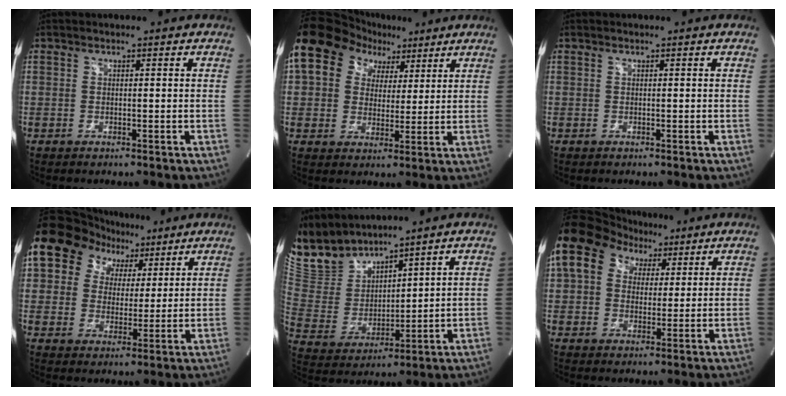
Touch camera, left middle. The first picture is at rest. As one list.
[{"total": 13.1, "force": [6.7, 9.9, 5.5], "torque": [-0.092, 0.054, 0.112]}, {"total": 0.0}, {"total": 11.7, "force": [6.5, 8.8, 4.1], "torque": [-0.059, 0.052, 0.109]}, {"total": 11.0, "force": [10.4, 2.8, 2.5], "torque": [-0.071, 0.007, 0.225]}, {"total": 11.5, "force": [5.0, 8.6, 5.7], "torque": [-0.112, 0.050, 0.085]}]